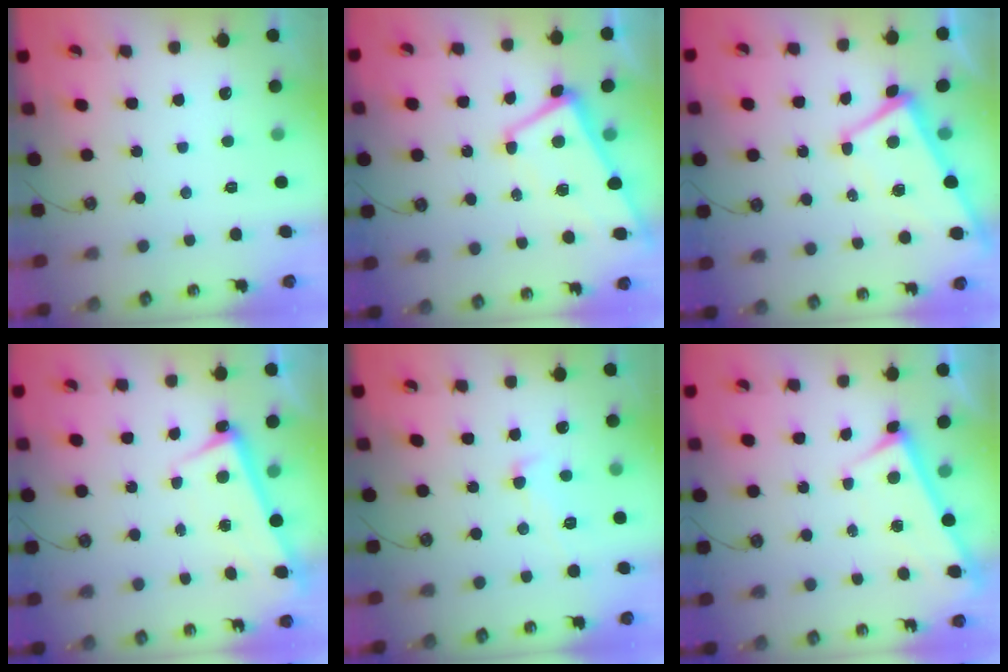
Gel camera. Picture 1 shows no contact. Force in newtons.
{"total": 1.0, "press": 0.2, "slide": 1.0}
{"total": 1.0, "press": 0.6, "slide": 0.8}
{"total": 2.6, "press": 2.4, "slide": 0.9}
{"total": 0.9, "press": 0.2, "slide": 0.9}
{"total": 3.0, "press": 3.0, "slide": 0.1}